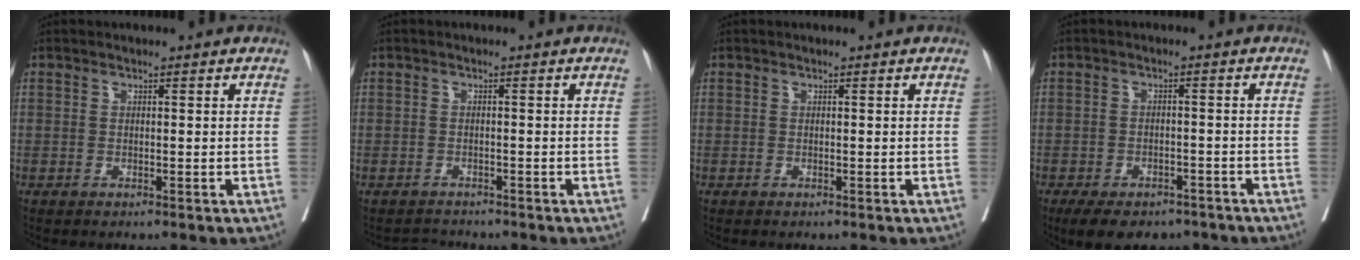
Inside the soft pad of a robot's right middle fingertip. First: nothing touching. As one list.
[{"total": 1.7, "force": [-1.5, 0.3, -0.7], "torque": [0.011, -0.007, -0.024]}, {"total": 0.0}, {"total": 10.4, "force": [-7.9, 5.1, 4.5], "torque": [-0.065, 0.001, -0.111]}]